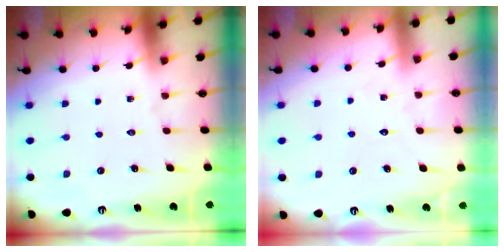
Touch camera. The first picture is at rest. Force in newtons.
{"total": 3.7, "press": 3.7, "slide": 0.2}